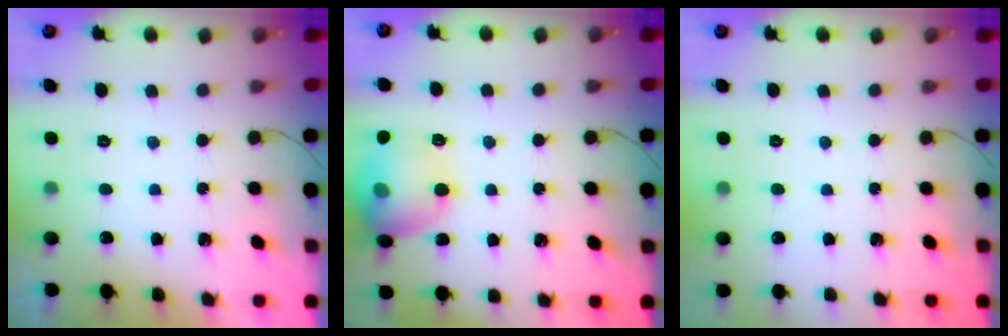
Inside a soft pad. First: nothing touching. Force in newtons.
{"total": 14.2, "press": 13.8, "slide": 3.3}
{"total": 0.0}